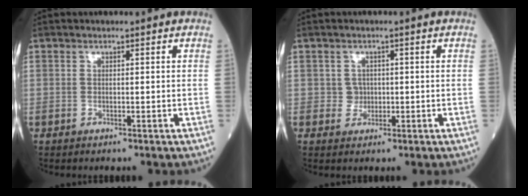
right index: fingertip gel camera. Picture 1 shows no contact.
{"total": 1.9, "force": [0.0, 1.8, 0.4], "torque": [-0.002, 0.004, -0.001]}